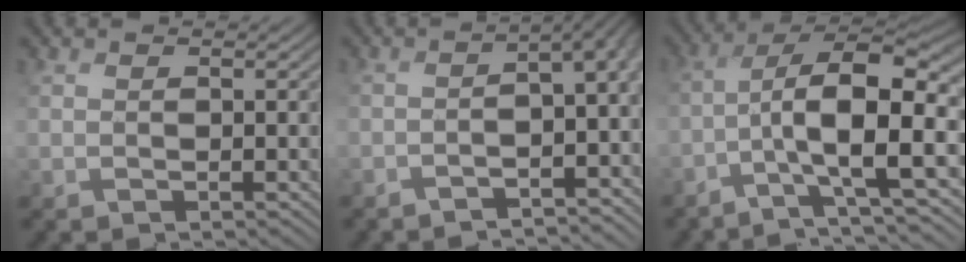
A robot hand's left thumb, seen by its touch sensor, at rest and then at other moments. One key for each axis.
{"total": 6.7, "fx": -2.7, "fy": 1.9, "fz": 5.8, "tx": -0.056, "ty": -0.008, "tz": -0.042}
{"total": 12.4, "fx": -3.5, "fy": 3.7, "fz": 11.2, "tx": -0.174, "ty": 0.002, "tz": -0.052}